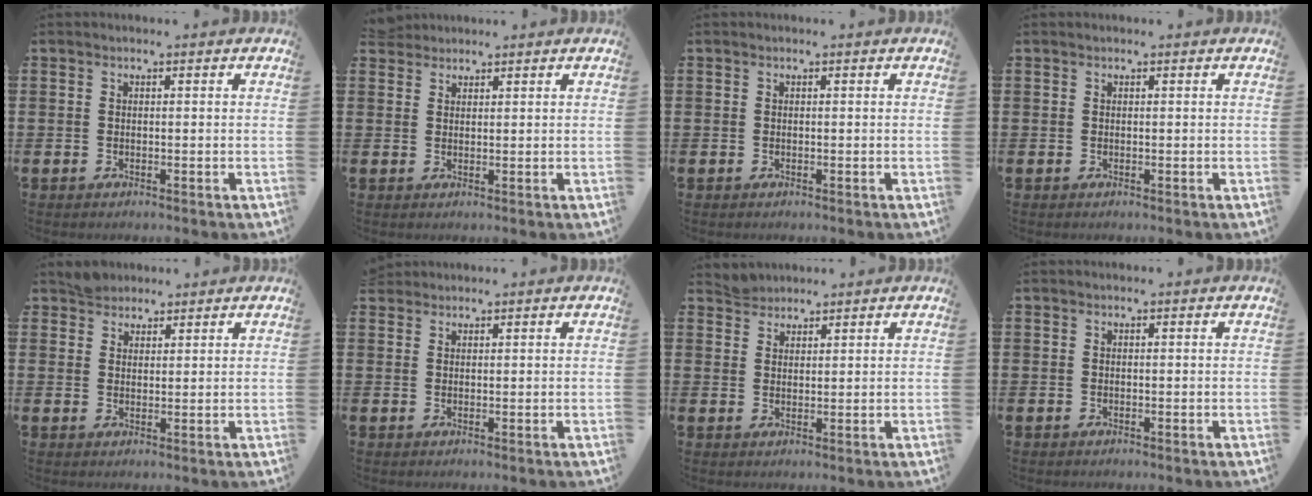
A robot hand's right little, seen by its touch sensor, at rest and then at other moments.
{"total": 2.2, "force": [2.1, 0.7, 0.0], "torque": [0.003, 0.000, 0.039]}
{"total": 0.0}
{"total": 0.0}
{"total": 3.3, "force": [3.0, 1.4, 0.1], "torque": [0.006, -0.003, 0.056]}
{"total": 1.2, "force": [1.2, 0.4, -0.1], "torque": [0.007, 0.002, 0.021]}
{"total": 2.6, "force": [2.5, 0.7, -0.3], "torque": [0.014, -0.005, 0.045]}
{"total": 0.0}